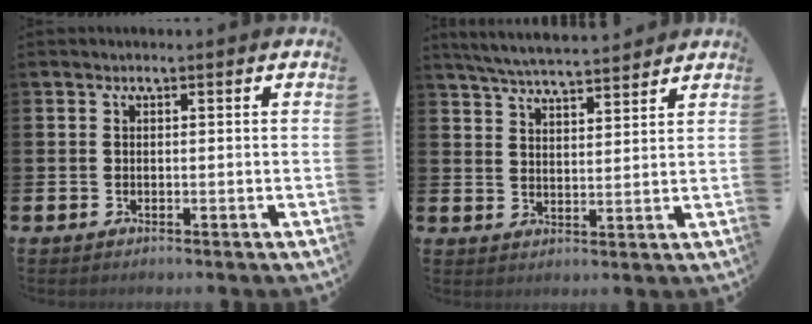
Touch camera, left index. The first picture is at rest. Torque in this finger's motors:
{"motor_torque": [0.73, -0.88, 0.47, 0.07]}